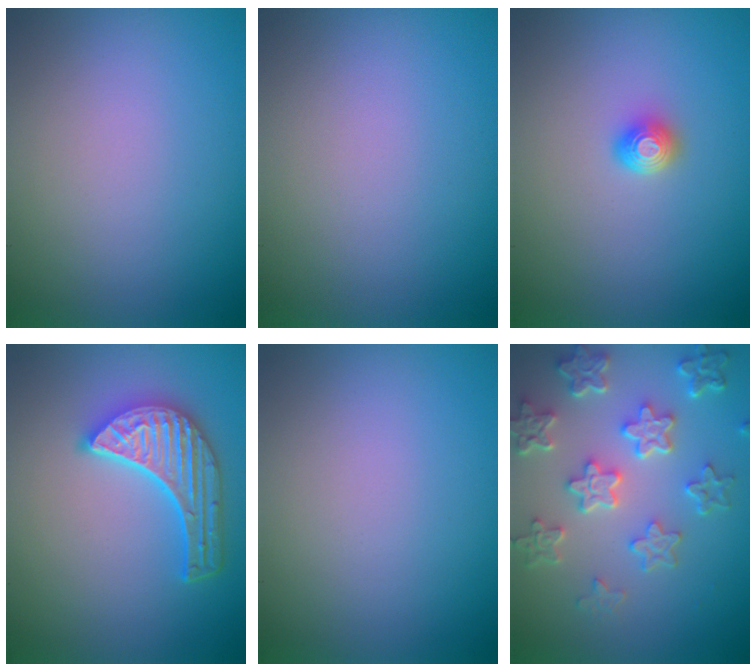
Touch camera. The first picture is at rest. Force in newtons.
{"total": 0.0}
{"total": 1.6, "press": 1.3, "slide": 0.9}
{"total": 5.7, "press": 4.5, "slide": 3.5}
{"total": 0.0}
{"total": 6.1, "press": 4.7, "slide": 4.0}